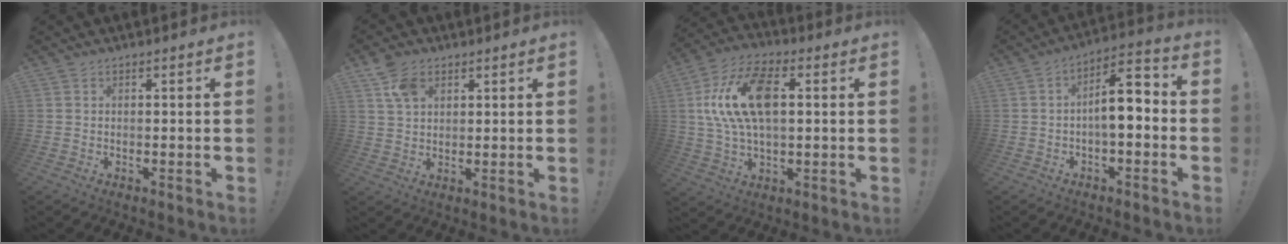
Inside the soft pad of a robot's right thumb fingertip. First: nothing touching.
{"total": 7.2, "force": [3.7, 4.9, 3.8], "torque": [-0.070, -0.002, 0.073]}
{"total": 17.7, "force": [3.5, 9.8, 14.4], "torque": [-0.269, 0.006, 0.060]}
{"total": 9.7, "force": [-1.0, 3.8, 8.9], "torque": [-0.141, 0.002, -0.019]}